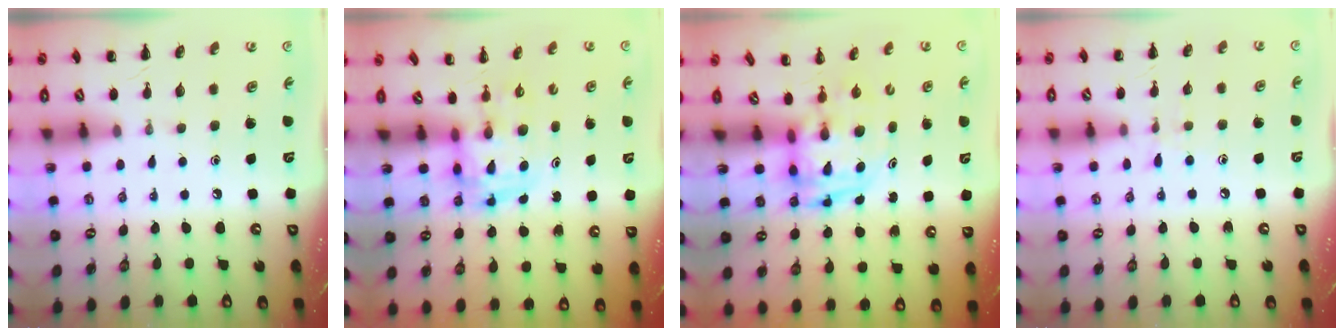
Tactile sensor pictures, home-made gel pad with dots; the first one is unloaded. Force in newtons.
{"total": 3.6, "press": 3.5, "slide": 0.6}
{"total": 3.3, "press": 3.2, "slide": 0.6}
{"total": 6.3, "press": 6.0, "slide": 2.0}